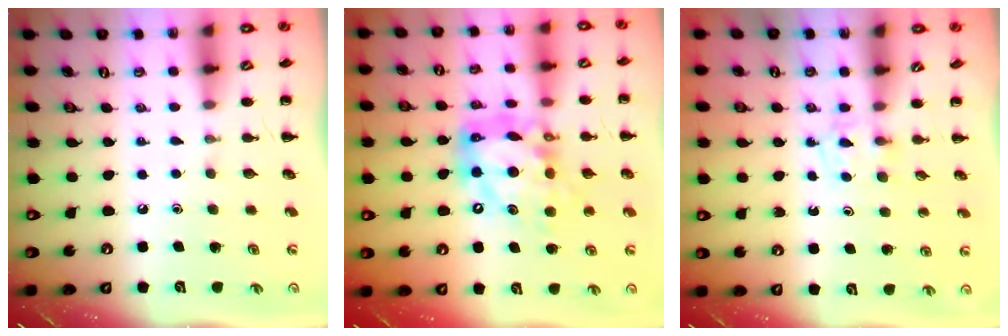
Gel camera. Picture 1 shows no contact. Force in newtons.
{"total": 16.2, "press": 15.6, "slide": 4.3}
{"total": 2.3, "press": 2.0, "slide": 1.0}